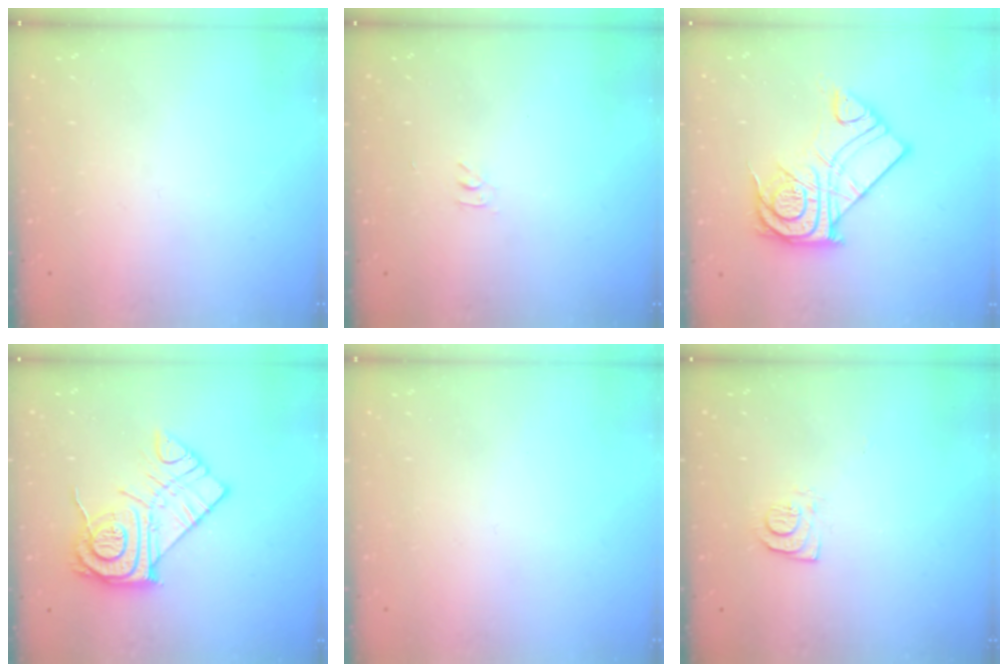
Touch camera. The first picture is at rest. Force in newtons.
{"total": 2.8, "press": 2.8, "slide": 0.4}
{"total": 16.6, "press": 16.5, "slide": 1.4}
{"total": 14.9, "press": 14.8, "slide": 1.2}
{"total": 1.6, "press": 1.6, "slide": 0.1}
{"total": 6.8, "press": 6.7, "slide": 0.7}